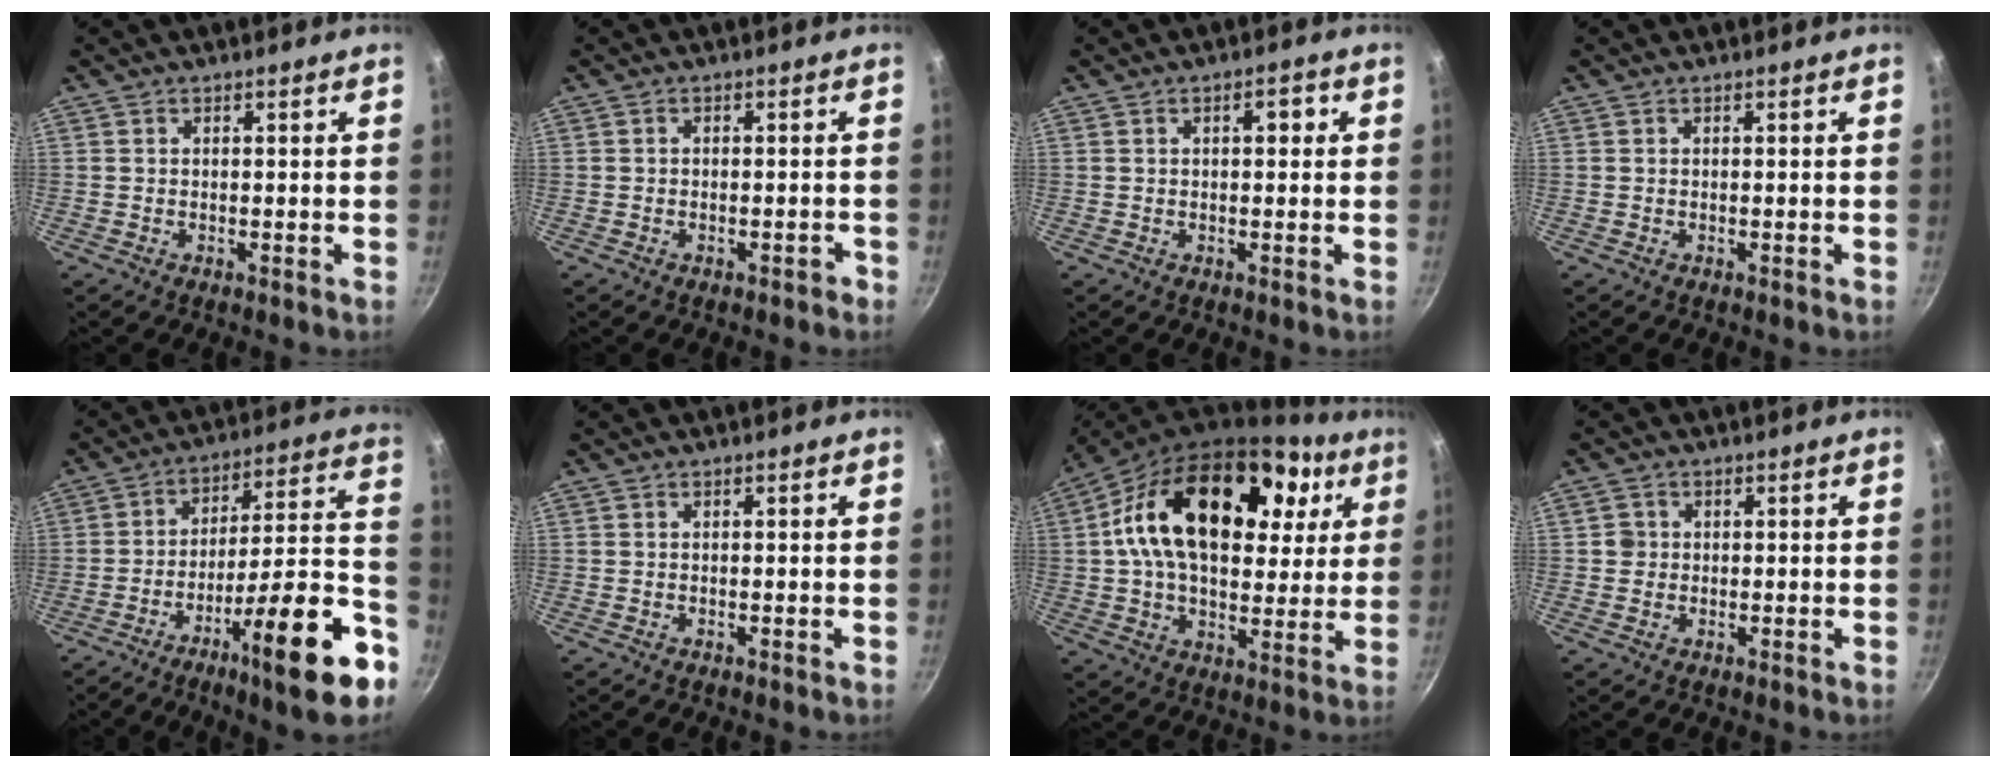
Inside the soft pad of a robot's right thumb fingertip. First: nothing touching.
{"total": 1.2, "force": [-0.9, 0.6, 0.5], "torque": [0.002, 0.017, -0.002]}
{"total": 2.9, "force": [0.7, 1.4, 2.4], "torque": [-0.025, 0.007, 0.008]}
{"total": 0.0}
{"total": 20.7, "force": [-9.8, 3.8, 17.9], "torque": [-0.225, 0.050, -0.153]}
{"total": 0.0}
{"total": 26.7, "force": [8.4, 16.3, 19.4], "torque": [-0.297, 0.007, 0.123]}
{"total": 2.1, "force": [0.2, 2.0, 0.5], "torque": [0.001, 0.006, 0.001]}